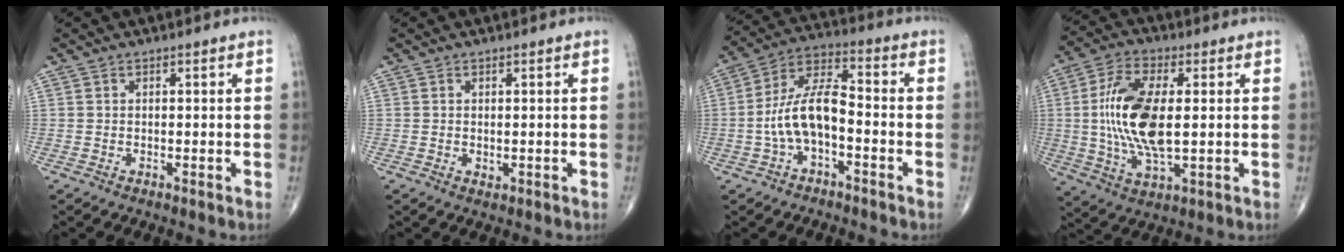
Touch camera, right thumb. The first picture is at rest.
{"total": 0.8, "force": [0.0, 0.6, 0.5], "torque": [-0.007, -0.001, 0.002]}
{"total": 10.8, "force": [-2.6, 5.0, 9.2], "torque": [-0.179, 0.047, -0.055]}
{"total": 15.3, "force": [0.7, 6.7, 13.8], "torque": [-0.280, -0.004, 0.016]}